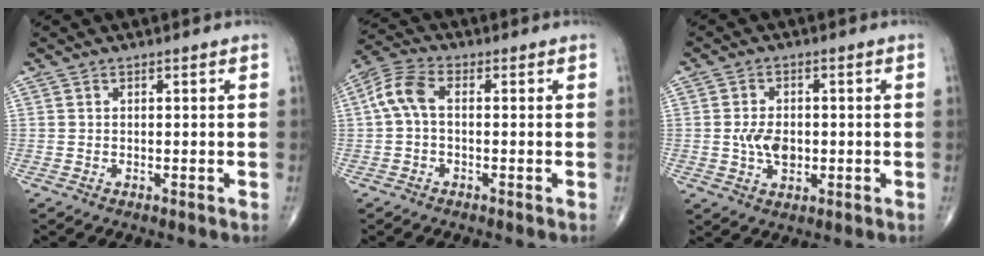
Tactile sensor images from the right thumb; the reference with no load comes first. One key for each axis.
{"total": 6.0, "fx": 0.0, "fy": 3.3, "fz": 5.1, "tx": -0.114, "ty": 0.021, "tz": -0.009}
{"total": 5.6, "fx": -0.5, "fy": 3.6, "fz": 4.2, "tx": -0.067, "ty": -0.002, "tz": -0.007}